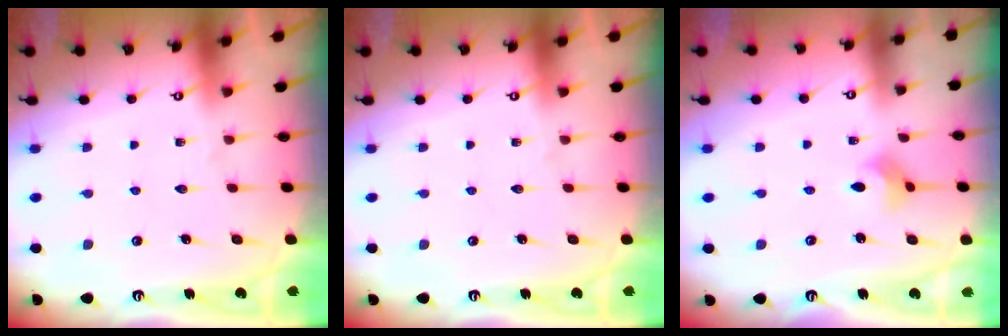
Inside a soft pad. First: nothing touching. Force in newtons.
{"total": 0.0}
{"total": 3.6, "press": 3.6, "slide": 0.4}